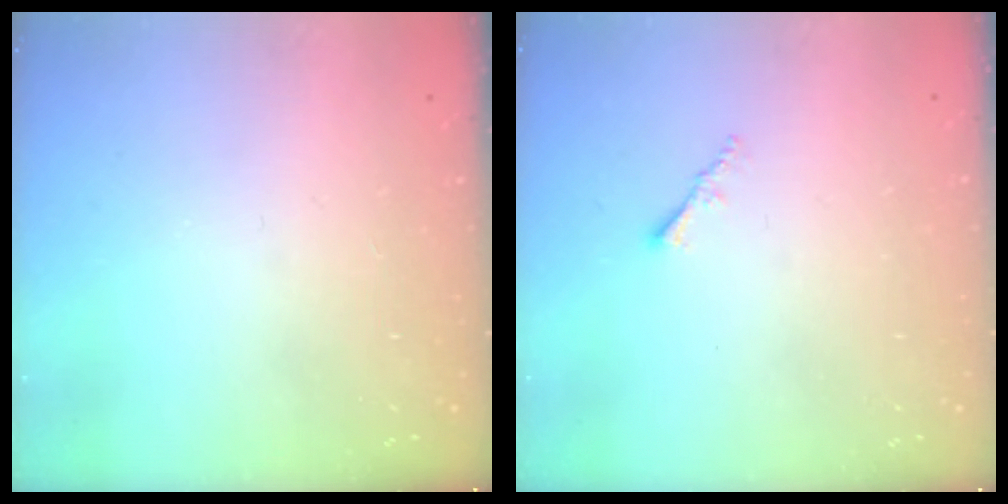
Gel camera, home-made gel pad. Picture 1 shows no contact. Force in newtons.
{"total": 1.2, "press": 1.1, "slide": 0.4}